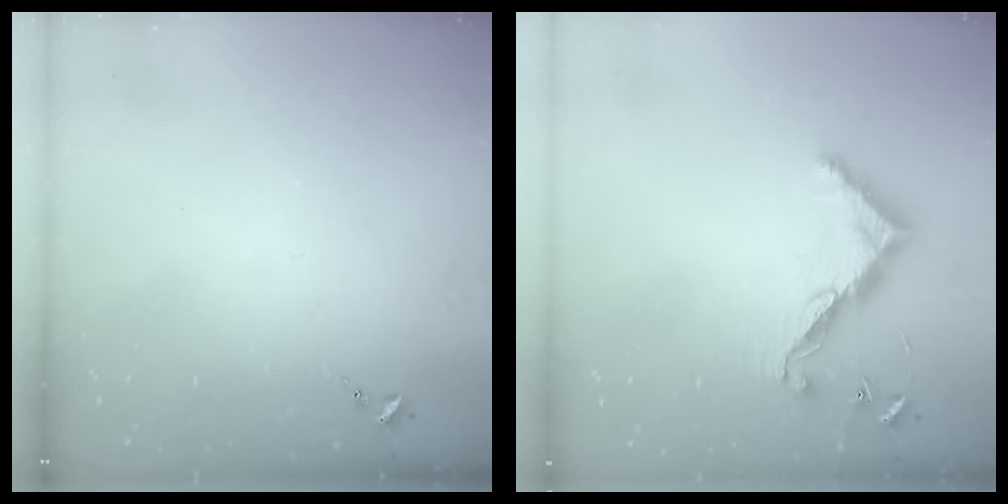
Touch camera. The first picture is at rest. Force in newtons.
{"total": 10.9, "press": 10.9, "slide": 0.4}